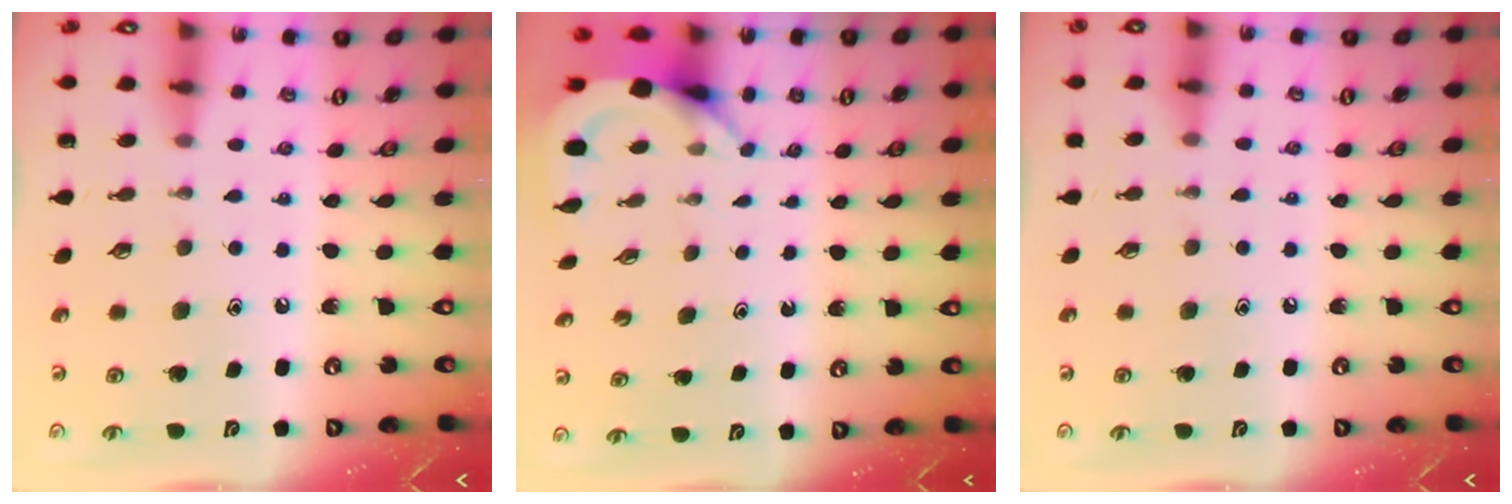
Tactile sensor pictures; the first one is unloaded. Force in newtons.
{"total": 3.9, "press": 3.9, "slide": 0.3}
{"total": 4.2, "press": 4.1, "slide": 0.6}